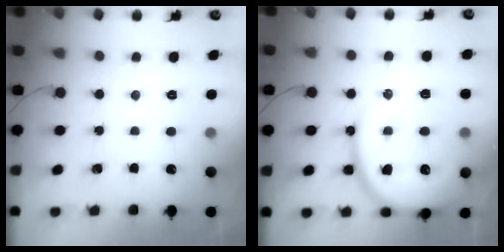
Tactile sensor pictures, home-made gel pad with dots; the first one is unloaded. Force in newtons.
{"total": 18.7, "press": 18.6, "slide": 1.9}